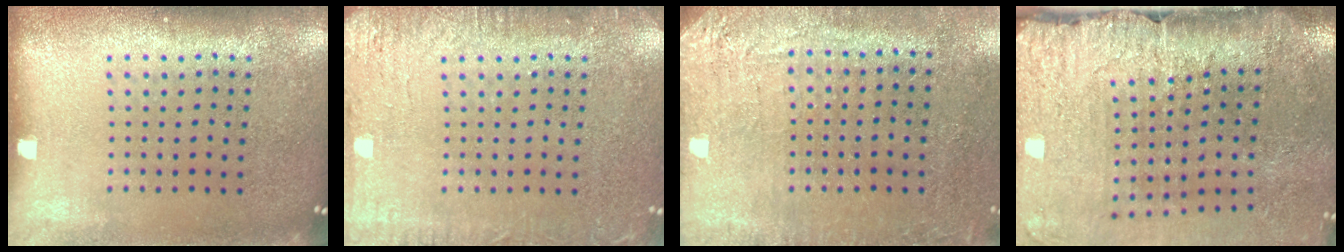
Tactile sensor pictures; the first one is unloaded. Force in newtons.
{"total": 3.1, "press": 3.1, "slide": 0.3}
{"total": 2.8, "press": 2.6, "slide": 1.1}
{"total": 4.6, "press": 3.7, "slide": 2.7}